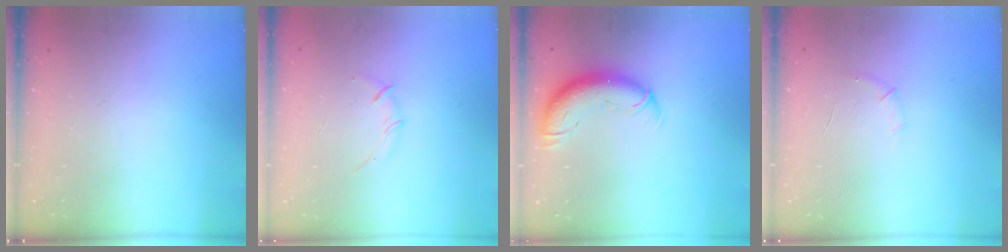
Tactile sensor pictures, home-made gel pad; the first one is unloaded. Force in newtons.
{"total": 3.0, "press": 2.9, "slide": 0.8}
{"total": 12.1, "press": 11.7, "slide": 3.1}
{"total": 5.0, "press": 4.8, "slide": 1.4}